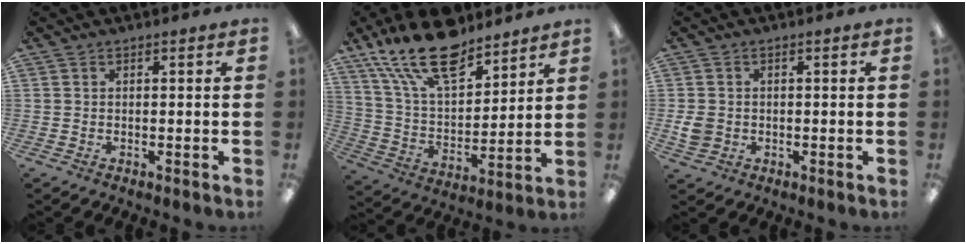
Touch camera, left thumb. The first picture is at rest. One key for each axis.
{"total": 19.8, "fx": 14.2, "fy": 8.5, "fz": 10.8, "tx": -0.208, "ty": -0.069, "tz": 0.255}
{"total": 3.7, "fx": -0.3, "fy": 3.2, "fz": 1.8, "tx": -0.029, "ty": 0.001, "tz": -0.005}